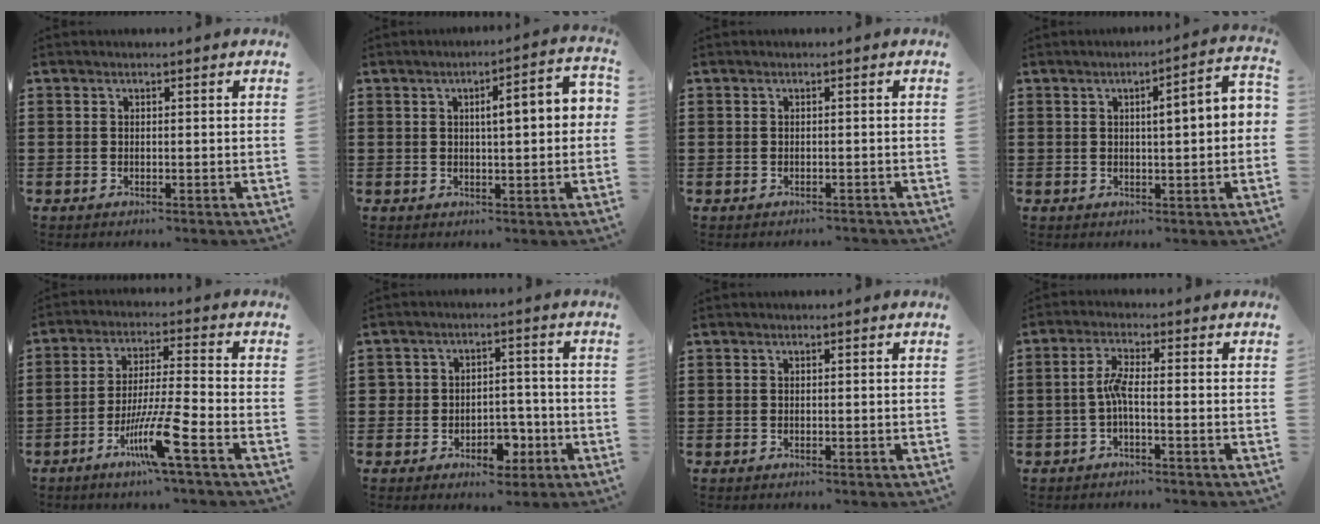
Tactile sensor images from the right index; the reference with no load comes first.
{"total": 5.3, "force": [0.7, 0.9, 5.2], "torque": [-0.080, -0.003, 0.003]}
{"total": 0.7, "force": [-0.6, 0.3, 0.0], "torque": [0.000, 0.000, -0.014]}
{"total": 3.4, "force": [0.1, 0.3, 3.4], "torque": [-0.063, -0.002, -0.004]}
{"total": 9.8, "force": [-5.1, 0.4, 8.4], "torque": [-0.168, -0.008, -0.097]}
{"total": 4.8, "force": [-2.0, 3.7, 2.3], "torque": [-0.046, 0.013, -0.037]}
{"total": 0.0}
{"total": 3.6, "force": [-1.0, 0.7, 3.4], "torque": [-0.079, -0.002, -0.025]}